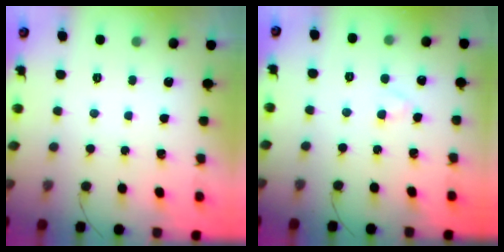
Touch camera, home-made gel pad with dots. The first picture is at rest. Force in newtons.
{"total": 1.8, "press": 1.6, "slide": 0.9}